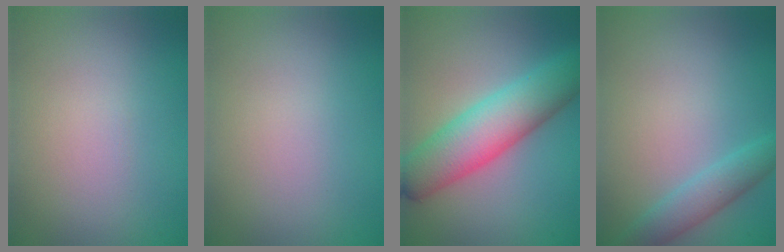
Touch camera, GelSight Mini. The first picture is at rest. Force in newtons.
{"total": 0.0}
{"total": 7.3, "press": 7.3, "slide": 0.3}
{"total": 2.8, "press": 2.8, "slide": 0.2}